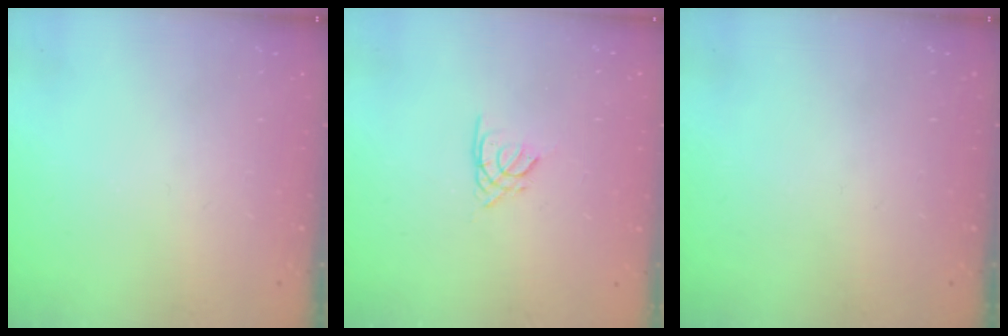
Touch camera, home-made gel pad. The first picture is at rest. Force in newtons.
{"total": 1.9, "press": 1.8, "slide": 0.5}
{"total": 0.0}